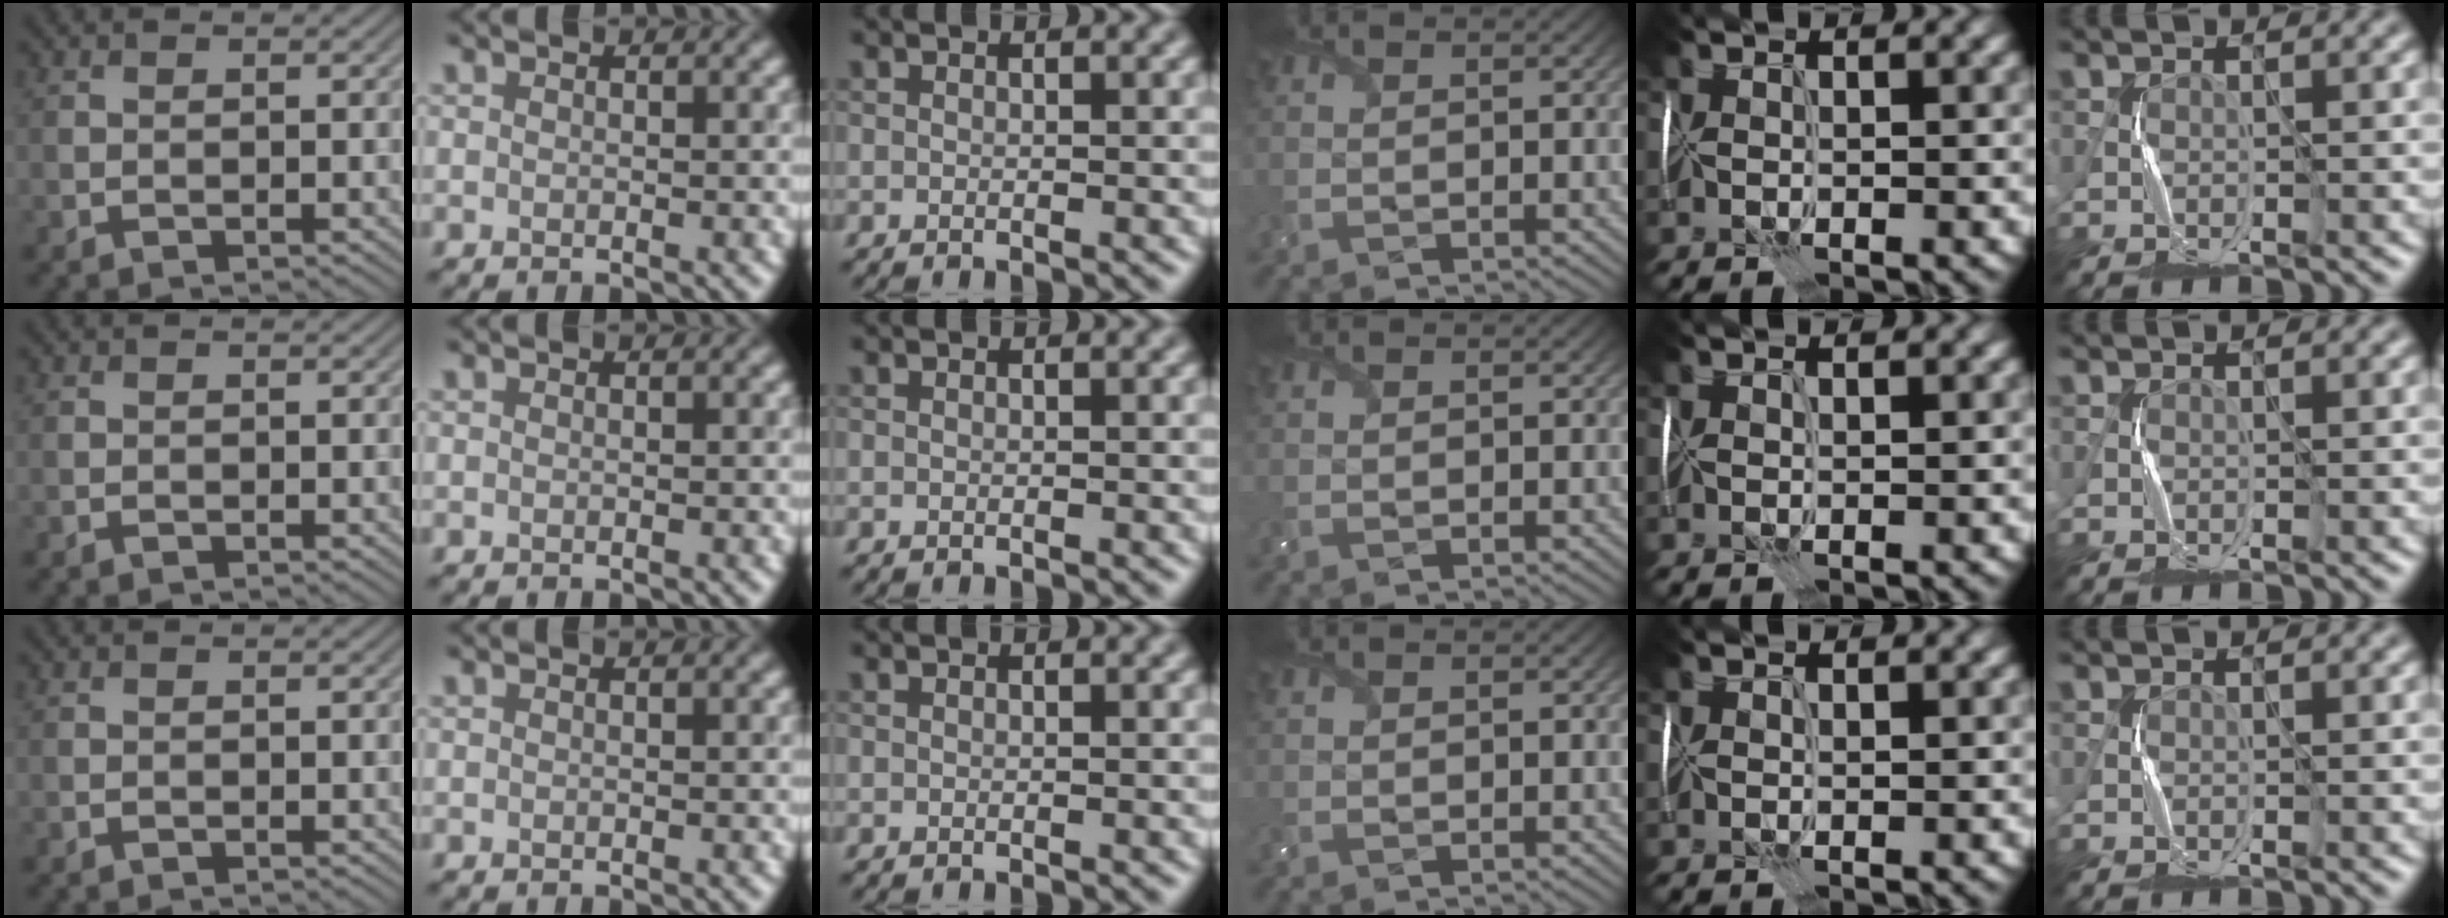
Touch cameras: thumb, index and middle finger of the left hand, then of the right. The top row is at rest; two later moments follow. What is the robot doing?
{"motion": "fold", "object": "tissue"}